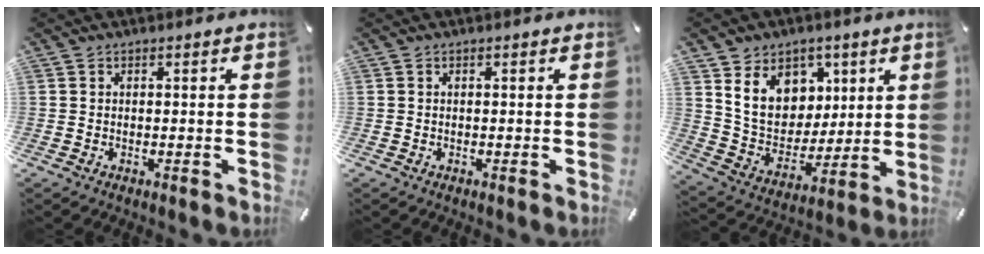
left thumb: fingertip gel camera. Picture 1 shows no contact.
{"total": 0.0}
{"total": 14.2, "force": [5.5, 11.7, 5.8], "torque": [-0.103, -0.025, 0.112]}